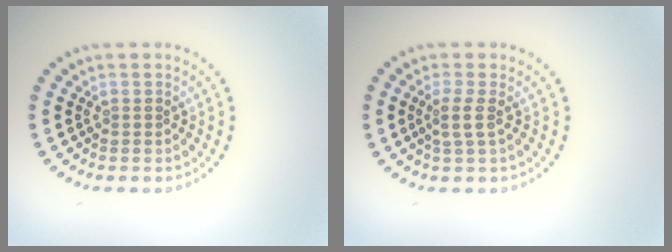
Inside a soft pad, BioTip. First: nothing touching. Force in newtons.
{"total": 1.7, "press": 1.3, "slide": 1.1}